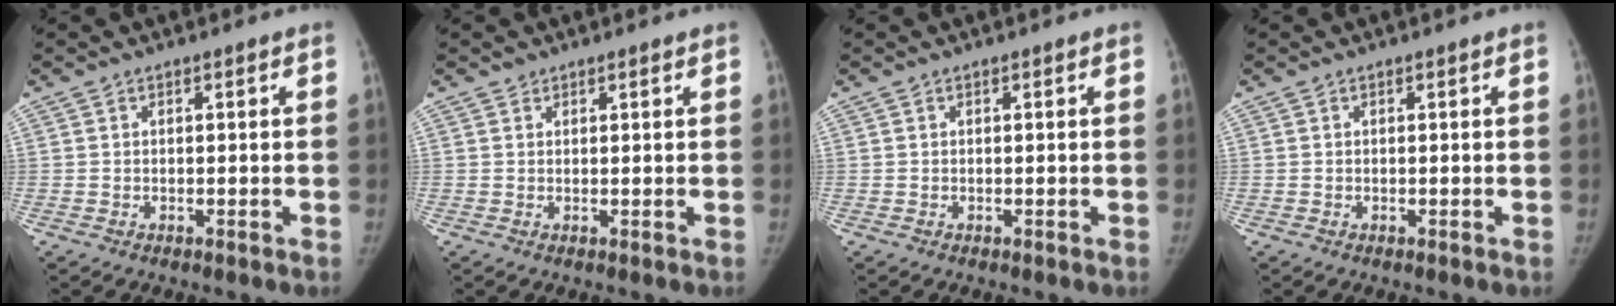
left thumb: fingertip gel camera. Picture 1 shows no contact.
{"total": 1.0, "force": [0.8, 0.6, 0.0], "torque": [0.010, -0.006, 0.010]}
{"total": 0.0}
{"total": 0.0}